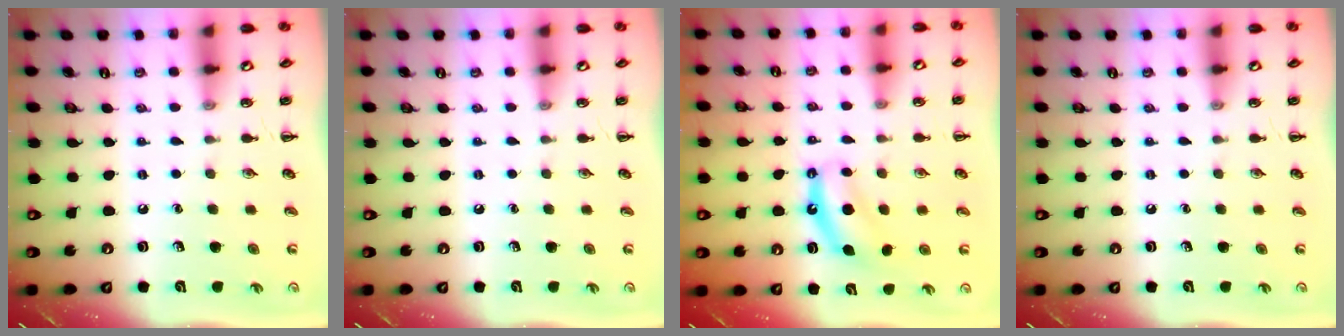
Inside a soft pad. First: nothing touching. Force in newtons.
{"total": 0.0}
{"total": 7.3, "press": 7.3, "slide": 1.1}
{"total": 0.0}